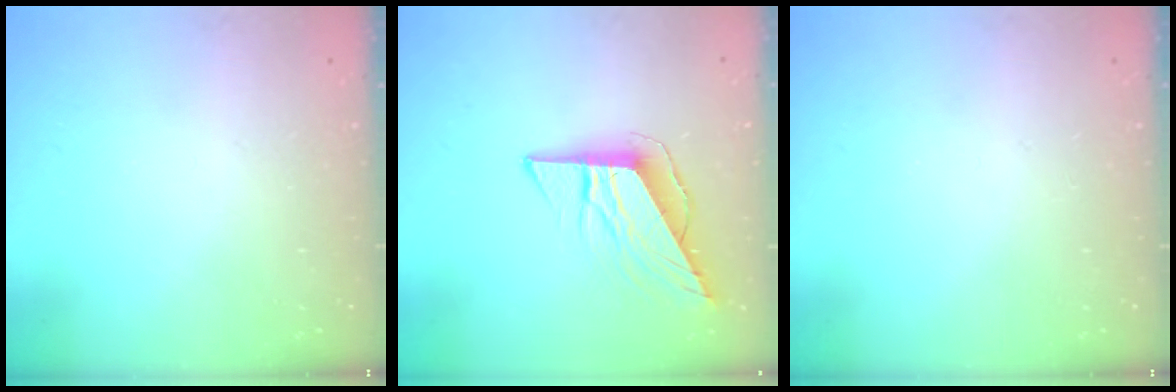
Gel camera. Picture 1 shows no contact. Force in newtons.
{"total": 8.7, "press": 8.7, "slide": 0.3}
{"total": 0.0}